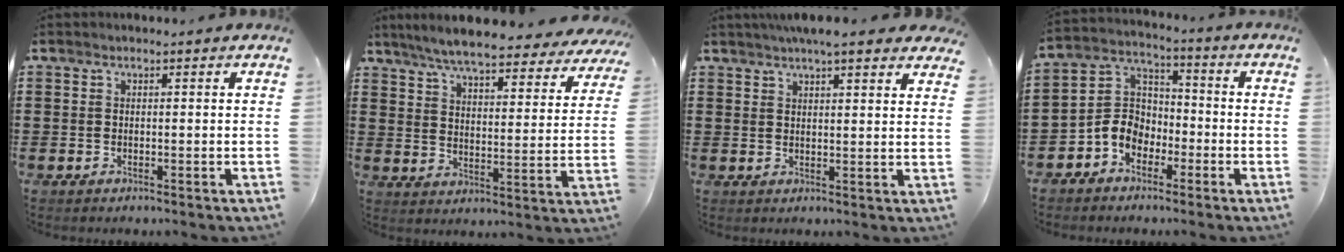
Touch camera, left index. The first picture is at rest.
{"total": 7.2, "force": [6.6, 0.2, 2.8], "torque": [-0.083, -0.039, 0.115]}
{"total": 5.0, "force": [4.3, 0.3, 2.4], "torque": [-0.050, -0.007, 0.076]}
{"total": 6.4, "force": [-3.7, 4.8, 2.1], "torque": [-0.067, 0.011, -0.080]}